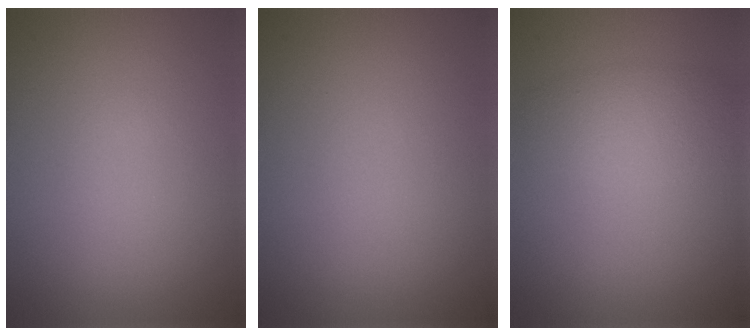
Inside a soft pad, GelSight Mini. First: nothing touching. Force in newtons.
{"total": 0.0}
{"total": 3.0, "press": 3.0, "slide": 0.1}